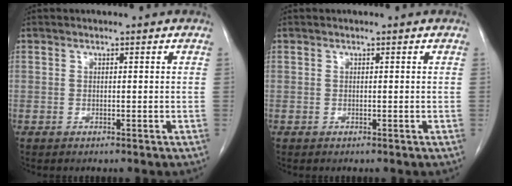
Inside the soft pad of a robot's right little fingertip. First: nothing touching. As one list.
[{"total": 0.0}]